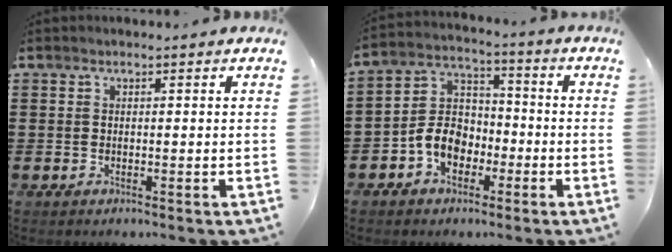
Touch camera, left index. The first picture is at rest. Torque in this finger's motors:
{"motor_torque": [0.94, 0.62, 0.57, 0.08]}